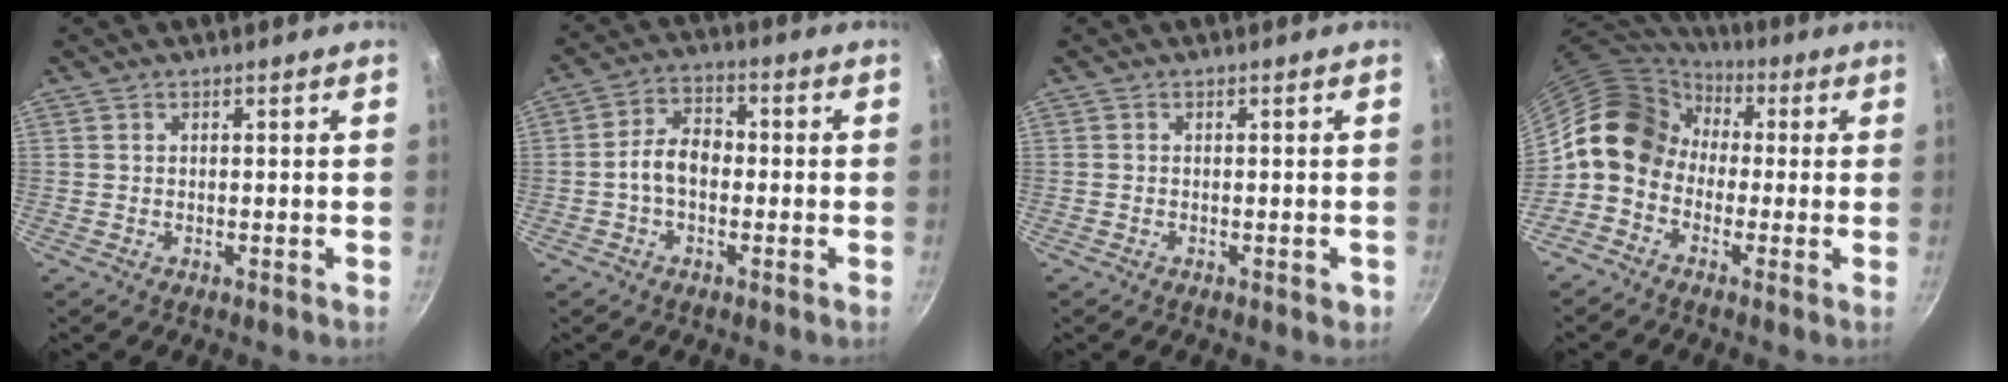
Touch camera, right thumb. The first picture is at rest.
{"total": 6.9, "force": [-1.1, 4.6, 5.0], "torque": [-0.069, 0.029, -0.029]}
{"total": 1.3, "force": [-0.6, 0.7, 0.9], "torque": [-0.008, 0.003, -0.007]}
{"total": 13.0, "force": [0.2, 10.7, 7.4], "torque": [-0.098, 0.040, -0.022]}